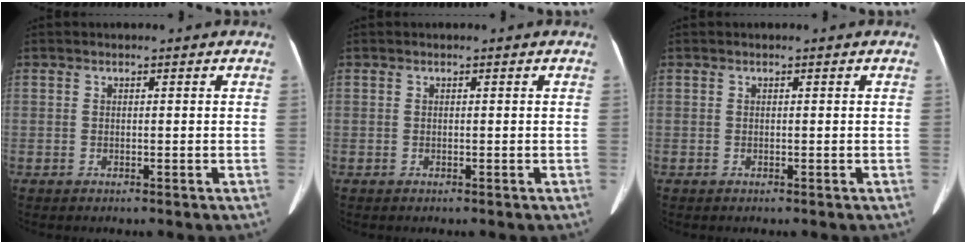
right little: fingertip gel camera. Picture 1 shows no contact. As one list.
[{"total": 0.0}, {"total": 0.0}]